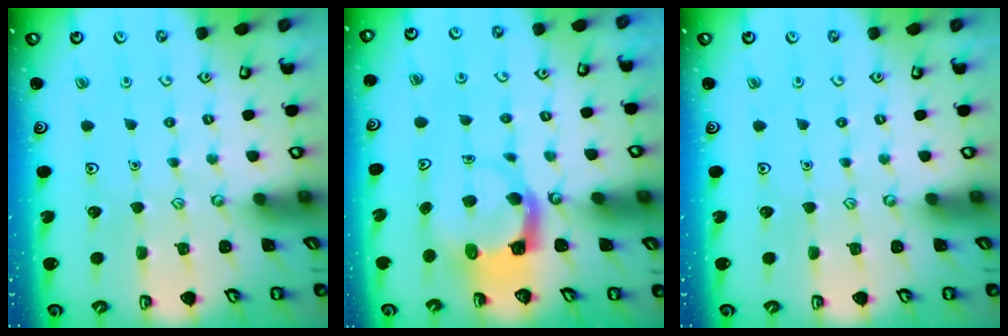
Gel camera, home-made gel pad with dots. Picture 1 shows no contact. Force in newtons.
{"total": 3.9, "press": 3.9, "slide": 0.3}
{"total": 0.0}